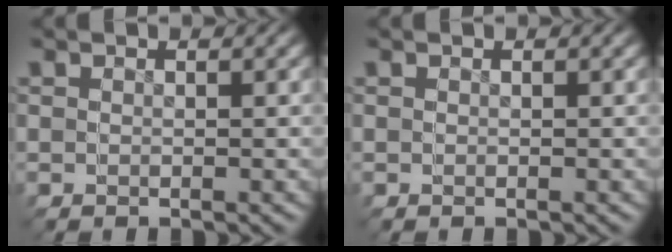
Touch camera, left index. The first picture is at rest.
{"total": 0.0}